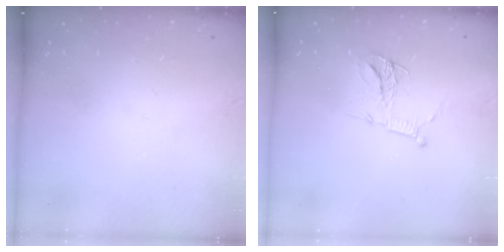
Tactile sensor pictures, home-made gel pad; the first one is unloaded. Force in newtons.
{"total": 13.9, "press": 13.9, "slide": 1.2}